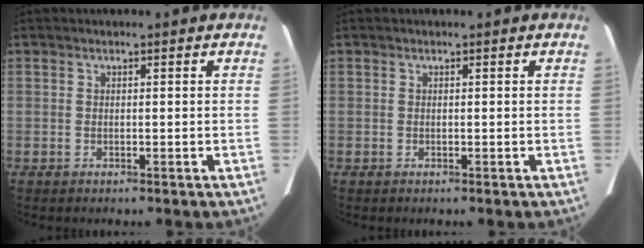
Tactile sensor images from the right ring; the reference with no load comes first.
{"total": 0.0}